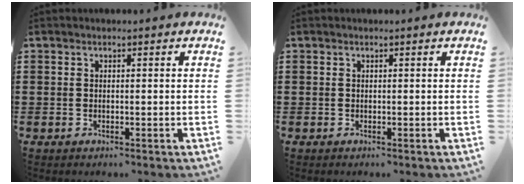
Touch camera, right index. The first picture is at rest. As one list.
[{"total": 0.0}]